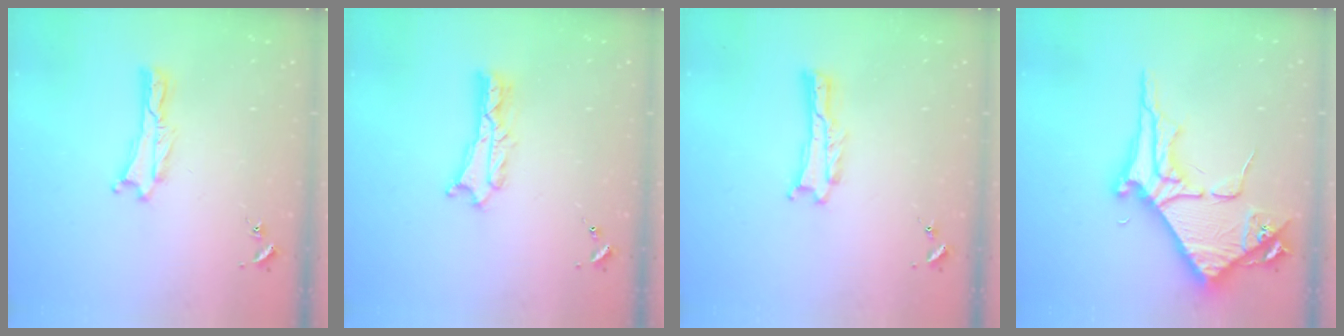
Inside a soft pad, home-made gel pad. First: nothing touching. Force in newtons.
{"total": 2.4, "press": 2.4, "slide": 0.2}
{"total": 0.0}
{"total": 8.8, "press": 8.7, "slide": 0.9}